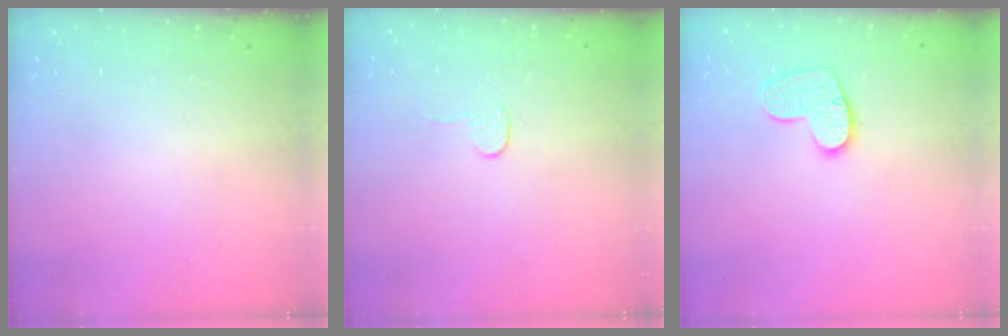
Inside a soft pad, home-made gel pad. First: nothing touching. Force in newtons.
{"total": 3.7, "press": 3.7, "slide": 0.3}
{"total": 10.4, "press": 10.4, "slide": 0.7}